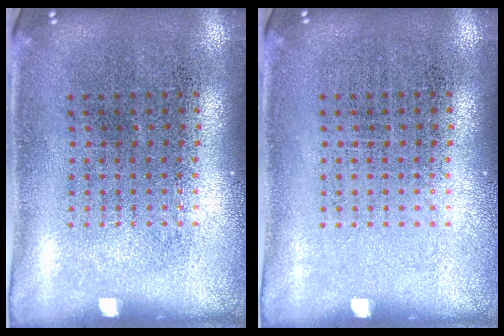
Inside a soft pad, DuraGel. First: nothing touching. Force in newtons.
{"total": 0.0}